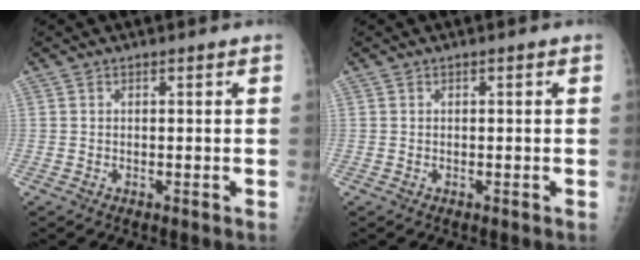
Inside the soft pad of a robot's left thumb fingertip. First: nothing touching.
{"total": 0.0}